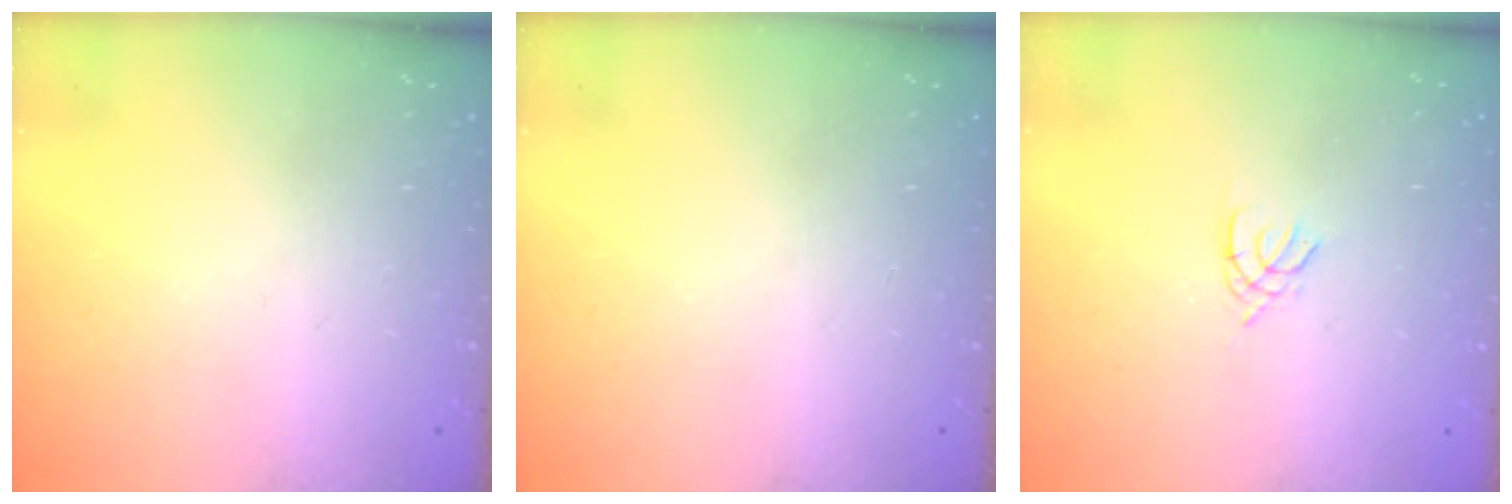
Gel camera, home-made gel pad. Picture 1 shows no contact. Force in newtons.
{"total": 0.0}
{"total": 1.4, "press": 1.4, "slide": 0.3}